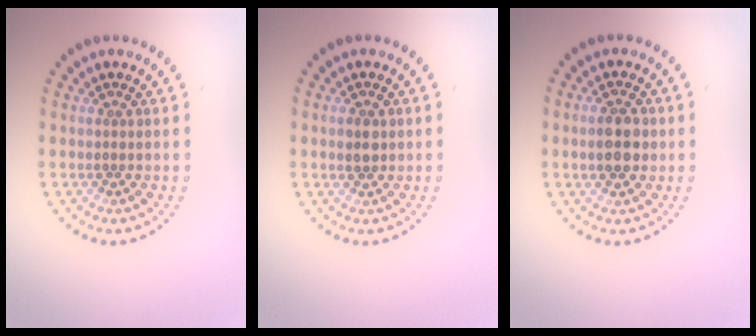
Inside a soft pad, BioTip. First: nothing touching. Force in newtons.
{"total": 1.5, "press": 1.5, "slide": 0.3}
{"total": 3.3, "press": 3.3, "slide": 0.2}